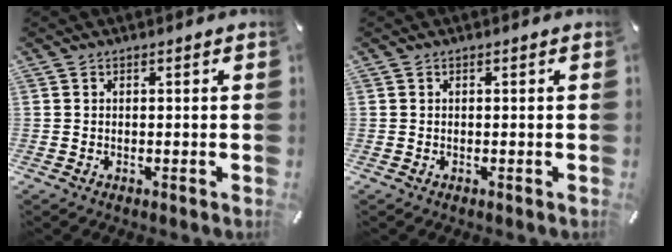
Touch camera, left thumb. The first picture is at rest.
{"total": 0.0}